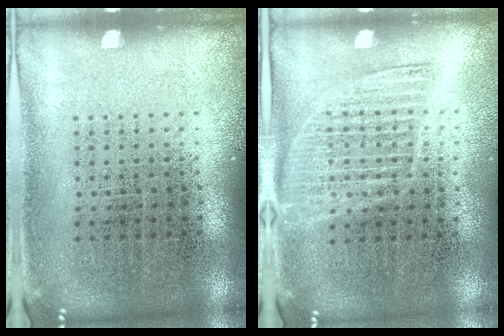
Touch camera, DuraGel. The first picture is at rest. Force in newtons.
{"total": 1.3, "press": 1.2, "slide": 0.7}